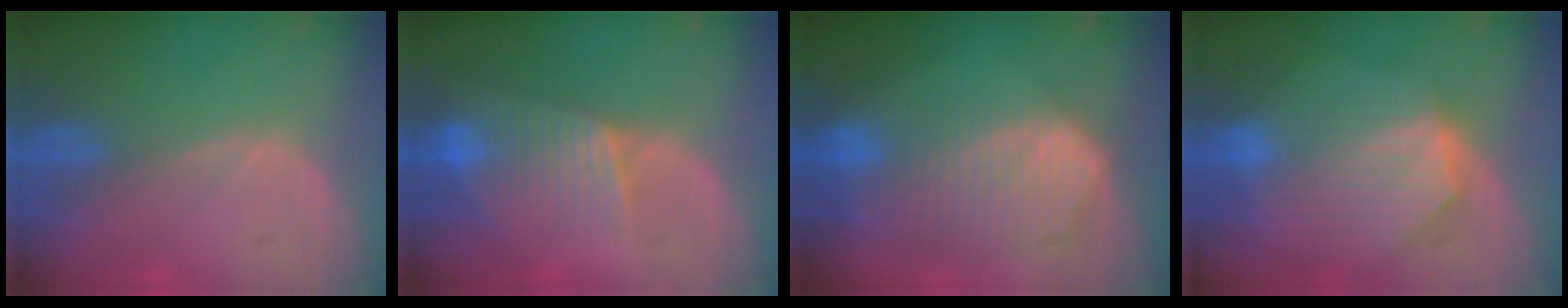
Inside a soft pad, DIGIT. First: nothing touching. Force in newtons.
{"total": 7.7, "press": 6.8, "slide": 3.6}
{"total": 10.3, "press": 8.9, "slide": 5.3}
{"total": 9.8, "press": 8.7, "slide": 4.5}